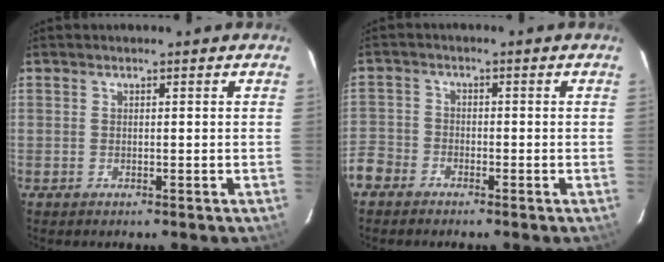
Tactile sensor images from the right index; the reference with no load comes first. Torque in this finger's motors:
{"motor_torque": [-0.32, -0.31, -0.56, -0.21]}